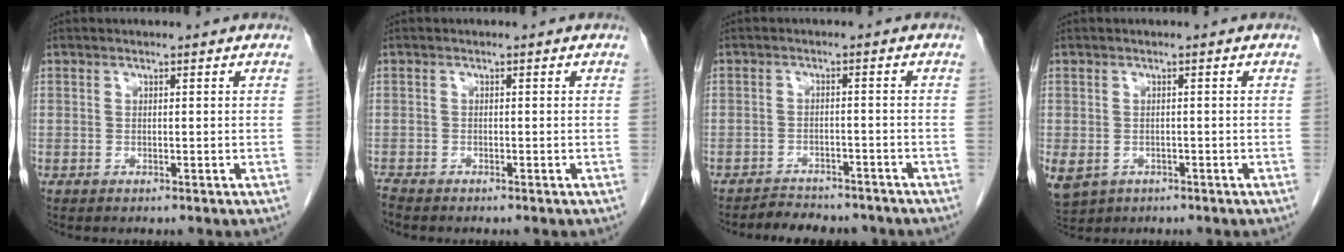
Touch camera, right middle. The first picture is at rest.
{"total": 1.0, "force": [-1.0, 0.0, 0.1], "torque": [-0.011, -0.006, -0.022]}
{"total": 6.9, "force": [-6.4, 2.2, 1.5], "torque": [-0.020, 0.001, -0.085]}
{"total": 9.7, "force": [-4.2, 7.9, 3.9], "torque": [-0.121, -0.011, -0.053]}